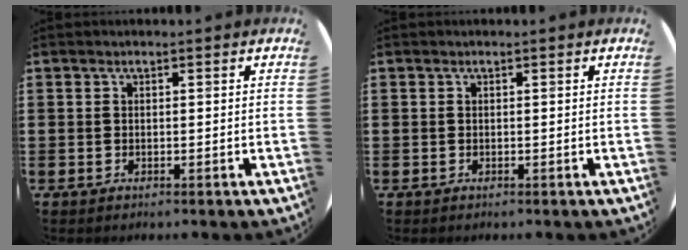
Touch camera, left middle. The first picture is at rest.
{"total": 0.0}